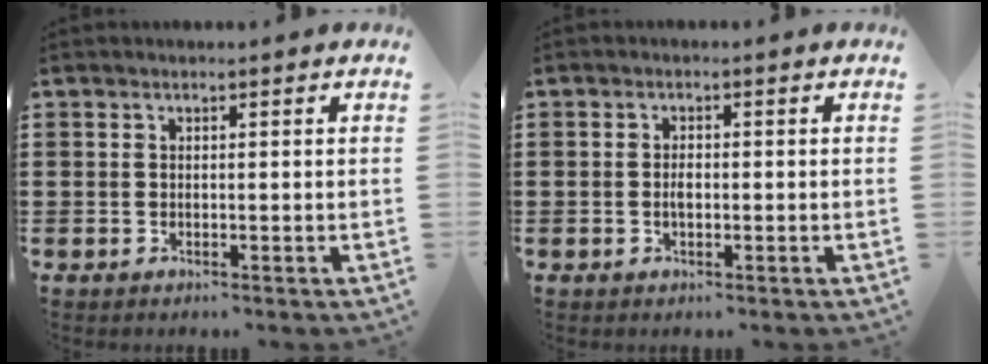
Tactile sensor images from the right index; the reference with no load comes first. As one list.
[{"total": 1.7, "force": [-0.2, 0.7, 1.5], "torque": [-0.028, 0.001, -0.005]}]